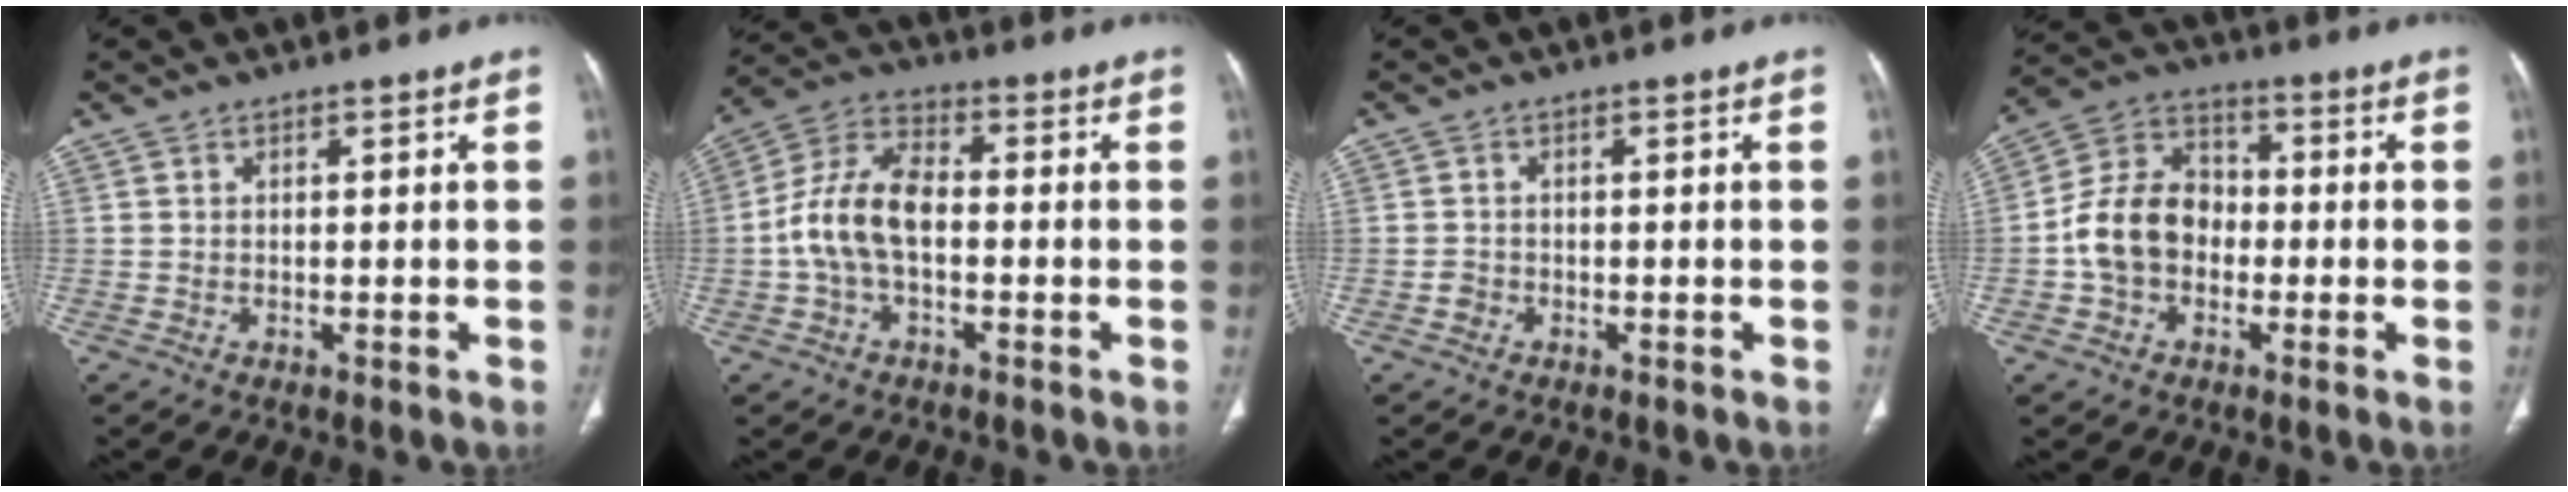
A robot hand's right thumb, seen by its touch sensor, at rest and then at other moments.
{"total": 10.9, "force": [-1.4, 6.3, 8.8], "torque": [-0.174, 0.035, -0.034]}
{"total": 1.3, "force": [-0.7, 1.1, 0.2], "torque": [0.000, 0.006, -0.017]}
{"total": 11.7, "force": [-1.9, 9.2, 7.0], "torque": [-0.115, 0.040, -0.045]}